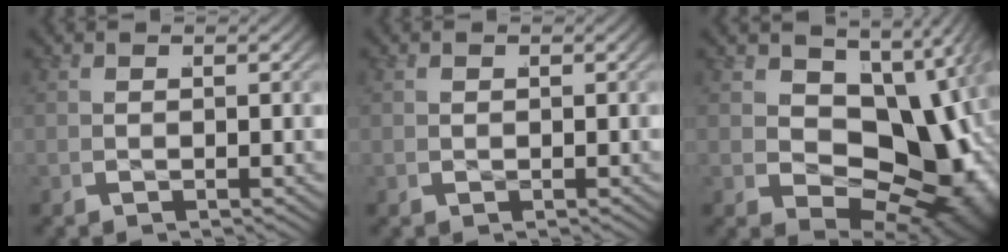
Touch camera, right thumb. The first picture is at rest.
{"total": 0.7, "force": [0.1, 0.6, 0.3], "torque": [-0.005, 0.000, 0.004]}
{"total": 13.5, "force": [-0.4, 8.6, 10.4], "torque": [-0.173, -0.056, 0.027]}